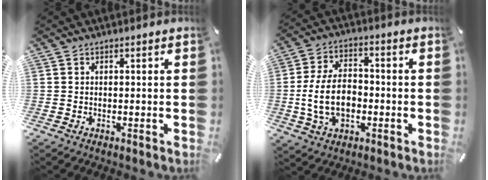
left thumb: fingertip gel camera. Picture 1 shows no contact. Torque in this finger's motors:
{"motor_torque": [0.98, 1.13, 1.48, 0.30, 0.18]}